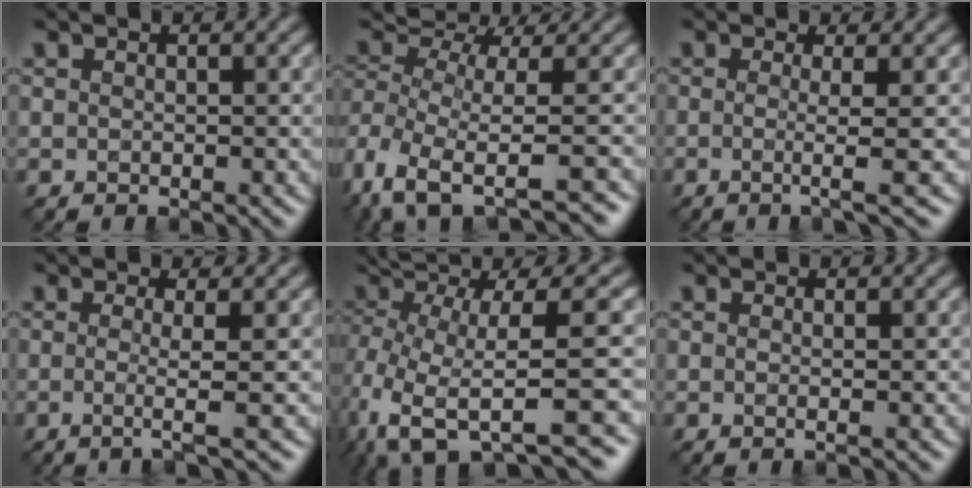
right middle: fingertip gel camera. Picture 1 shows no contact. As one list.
[{"total": 7.5, "force": [-2.5, 4.3, 5.6], "torque": [-0.121, 0.010, -0.013]}, {"total": 3.2, "force": [-0.2, 0.6, 3.1], "torque": [-0.051, -0.005, -0.013]}, {"total": 2.7, "force": [-0.3, 0.5, 2.7], "torque": [-0.046, -0.007, -0.016]}, {"total": 10.9, "force": [-0.8, 3.0, 10.4], "torque": [-0.195, 0.014, 0.007]}, {"total": 1.3, "force": [0.1, 0.6, 1.2], "torque": [-0.011, -0.008, -0.022]}]